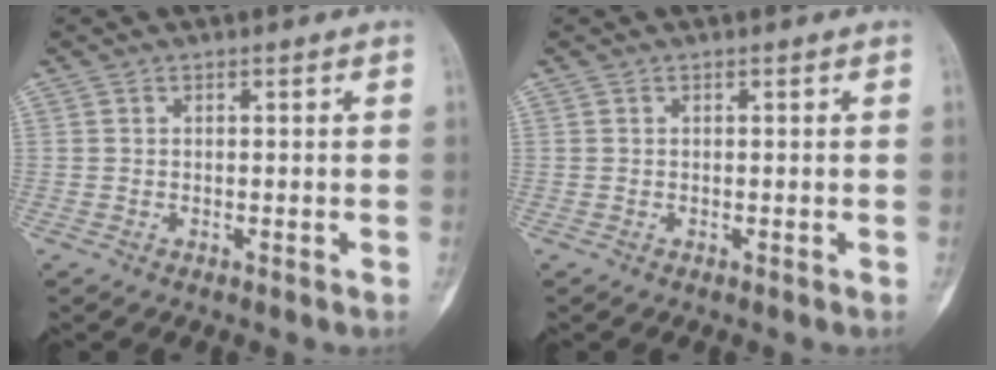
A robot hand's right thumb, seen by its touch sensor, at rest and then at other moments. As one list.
[{"total": 0.0}]